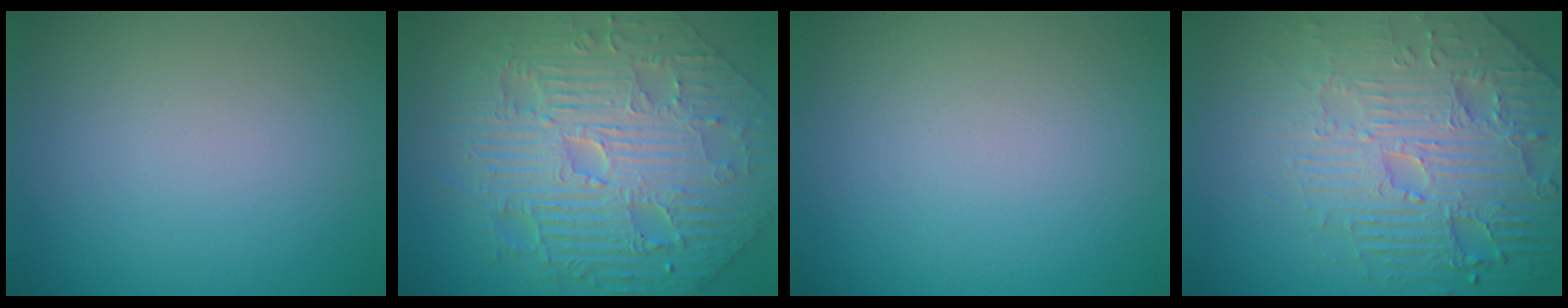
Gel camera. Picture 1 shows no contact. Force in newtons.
{"total": 11.9, "press": 7.8, "slide": 9.0}
{"total": 0.0}
{"total": 7.1, "press": 5.8, "slide": 4.1}